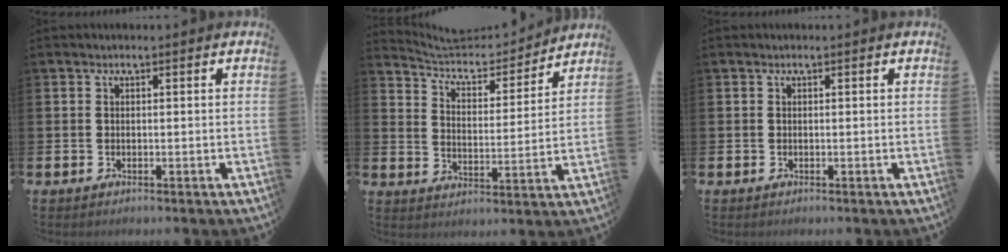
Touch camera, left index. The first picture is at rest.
{"total": 6.5, "force": [6.1, 1.9, 1.0], "torque": [-0.047, -0.055, 0.100]}
{"total": 0.0}